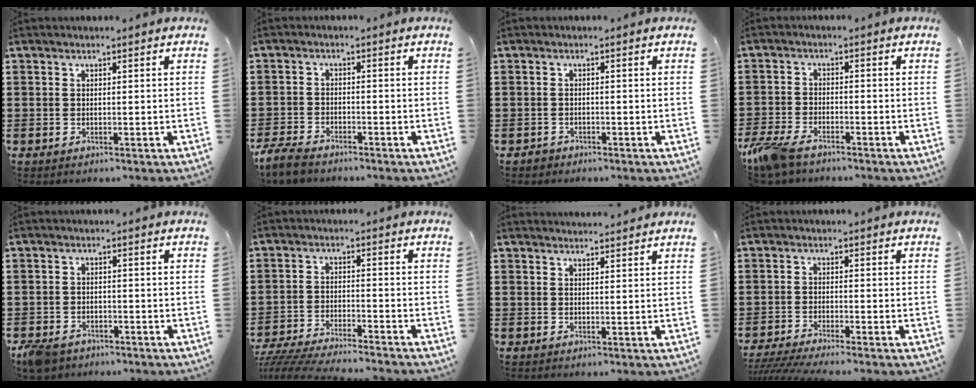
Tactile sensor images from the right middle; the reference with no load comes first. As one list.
[{"total": 3.9, "force": [-3.5, 0.9, 1.5], "torque": [-0.052, -0.005, -0.078]}, {"total": 0.9, "force": [-0.8, 0.4, 0.0], "torque": [-0.003, 0.002, -0.018]}, {"total": 5.2, "force": [-4.0, 1.8, 2.9], "torque": [-0.087, -0.010, -0.085]}, {"total": 2.6, "force": [-2.2, 1.1, 0.7], "torque": [-0.030, -0.002, -0.050]}, {"total": 4.9, "force": [-4.8, 0.0, 1.1], "torque": [-0.031, -0.009, -0.100]}, {"total": 1.6, "force": [1.6, -0.2, -0.1], "torque": [-0.002, -0.001, 0.032]}, {"total": 2.7, "force": [-2.4, -0.1, 1.3], "torque": [-0.037, -0.008, -0.053]}]